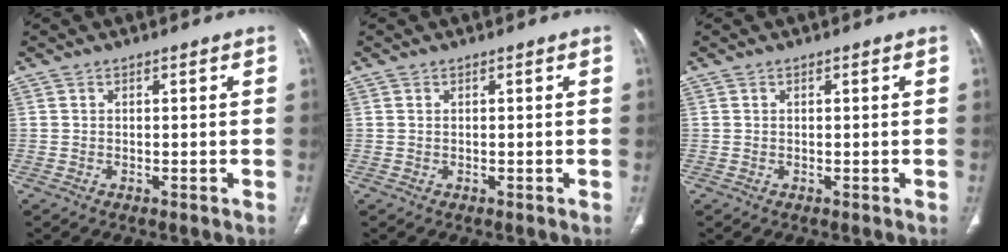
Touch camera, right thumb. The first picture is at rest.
{"total": 0.0}
{"total": 0.0}